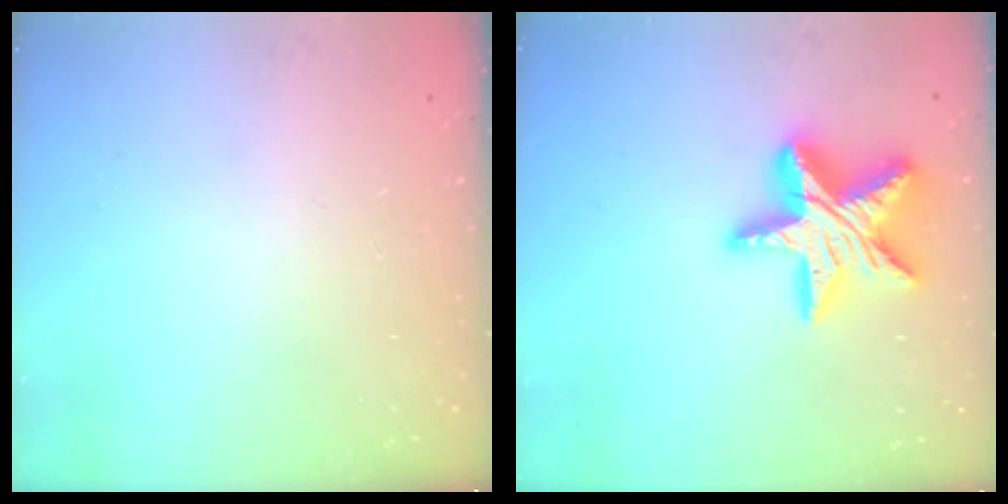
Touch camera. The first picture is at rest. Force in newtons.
{"total": 22.8, "press": 22.7, "slide": 2.0}